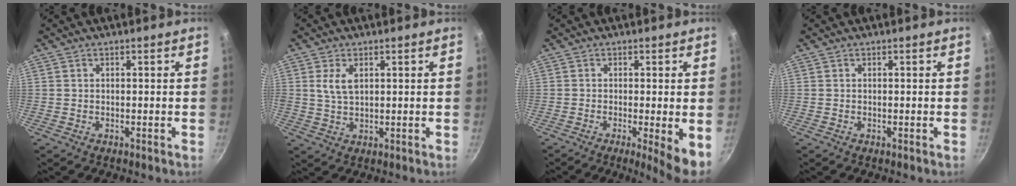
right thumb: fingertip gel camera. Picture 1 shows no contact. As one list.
[{"total": 4.4, "force": [1.4, 2.5, 3.4], "torque": [-0.060, -0.005, 0.028]}, {"total": 6.0, "force": [-1.3, 0.8, 5.9], "torque": [-0.080, -0.011, -0.018]}, {"total": 0.0}]